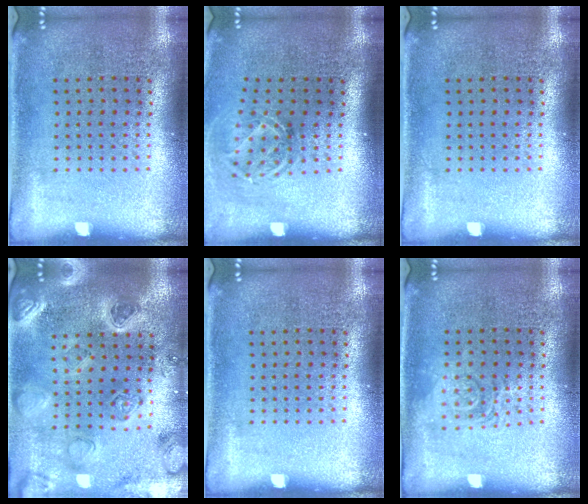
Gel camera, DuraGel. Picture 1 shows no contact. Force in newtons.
{"total": 1.8, "press": 1.3, "slide": 1.3}
{"total": 0.0}
{"total": 2.3, "press": 2.3, "slide": 0.2}
{"total": 0.0}
{"total": 1.3, "press": 1.2, "slide": 0.3}